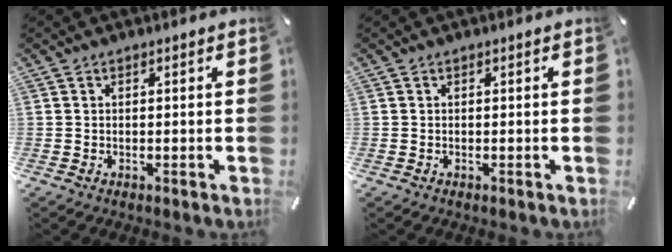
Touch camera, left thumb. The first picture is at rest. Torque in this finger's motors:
{"motor_torque": [0.02, 0.04, 0.03, 0.00, -0.01]}